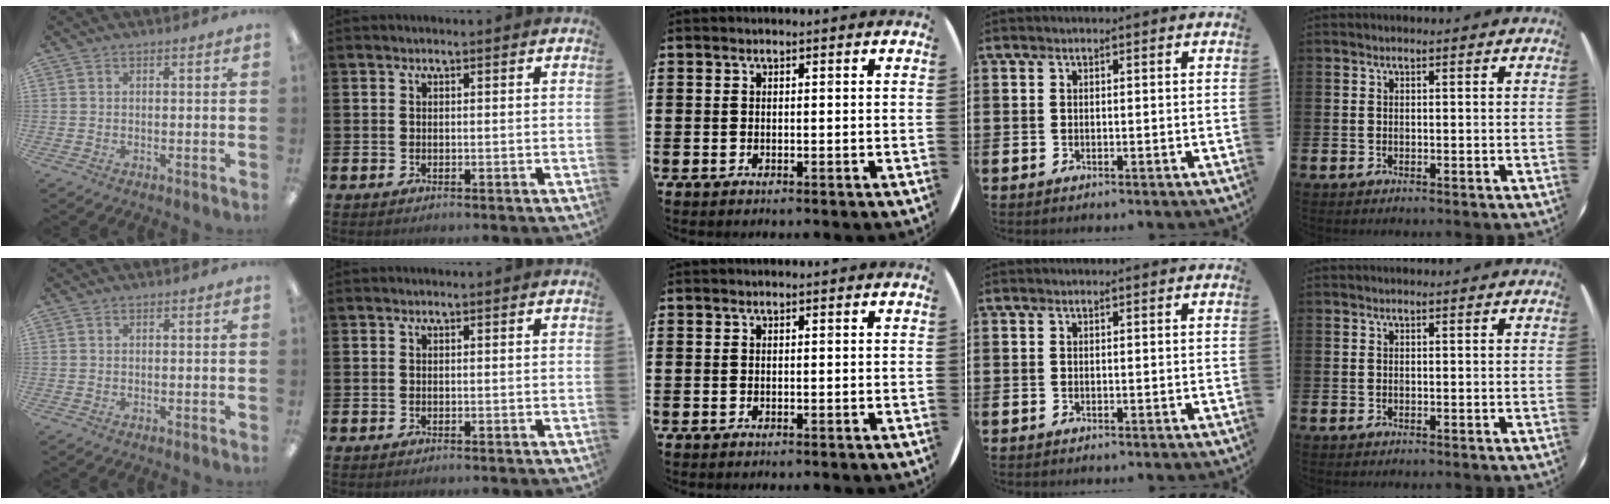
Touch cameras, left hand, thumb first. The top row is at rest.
{}